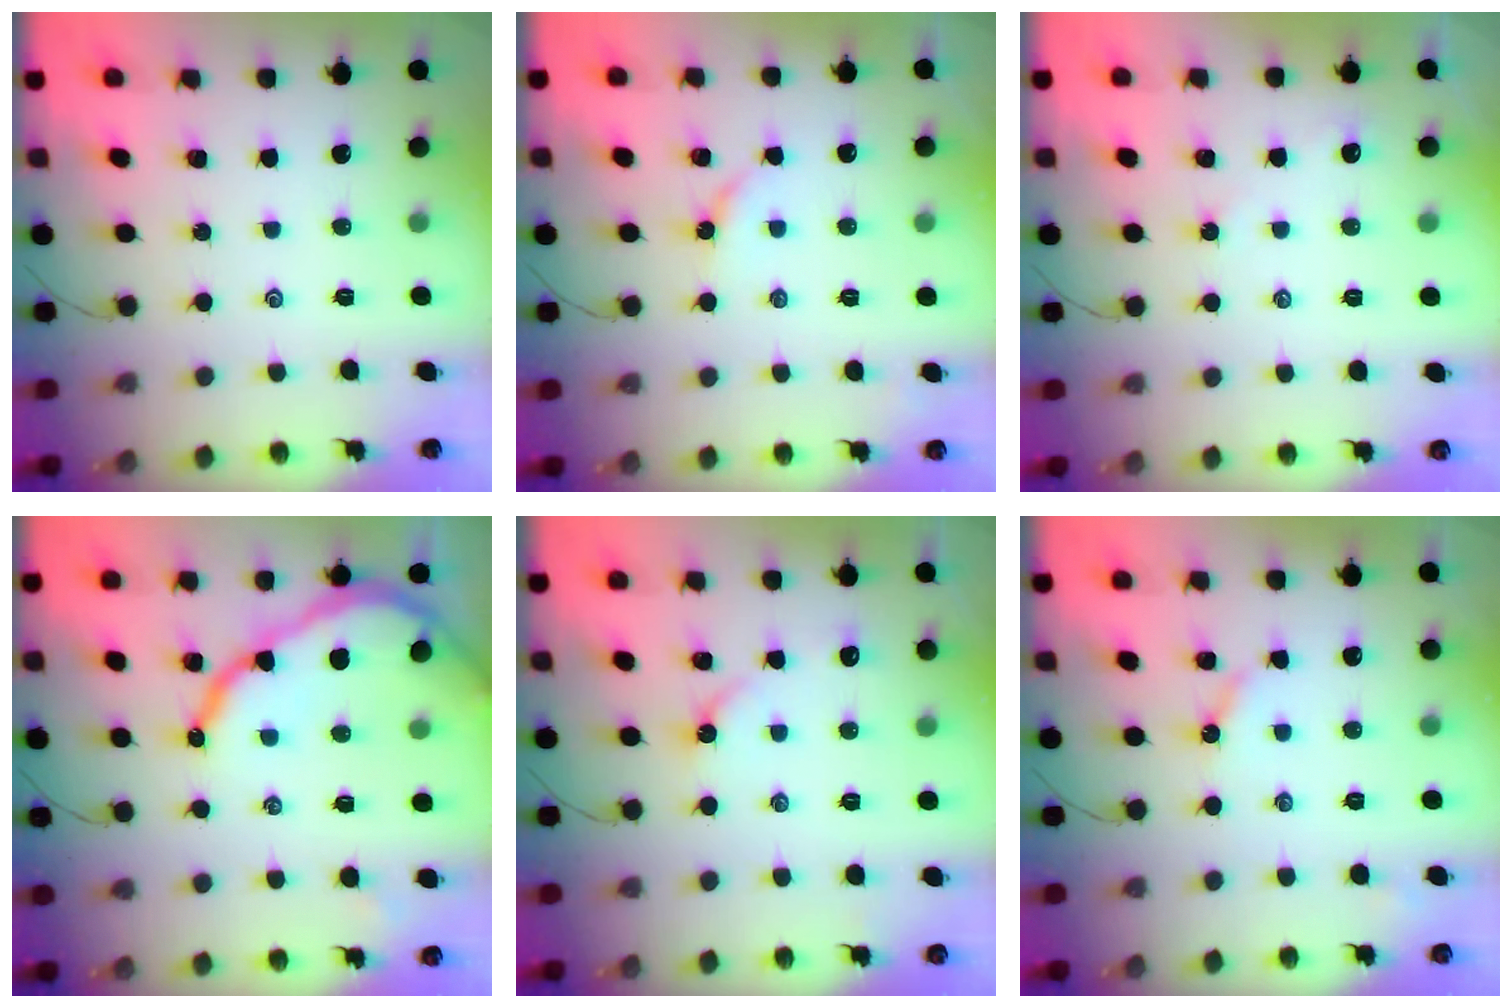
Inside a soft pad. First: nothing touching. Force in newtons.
{"total": 3.4, "press": 3.3, "slide": 0.4}
{"total": 3.0, "press": 2.9, "slide": 0.4}
{"total": 12.8, "press": 12.8, "slide": 1.3}
{"total": 2.9, "press": 2.9, "slide": 0.5}
{"total": 3.6, "press": 3.6, "slide": 0.3}